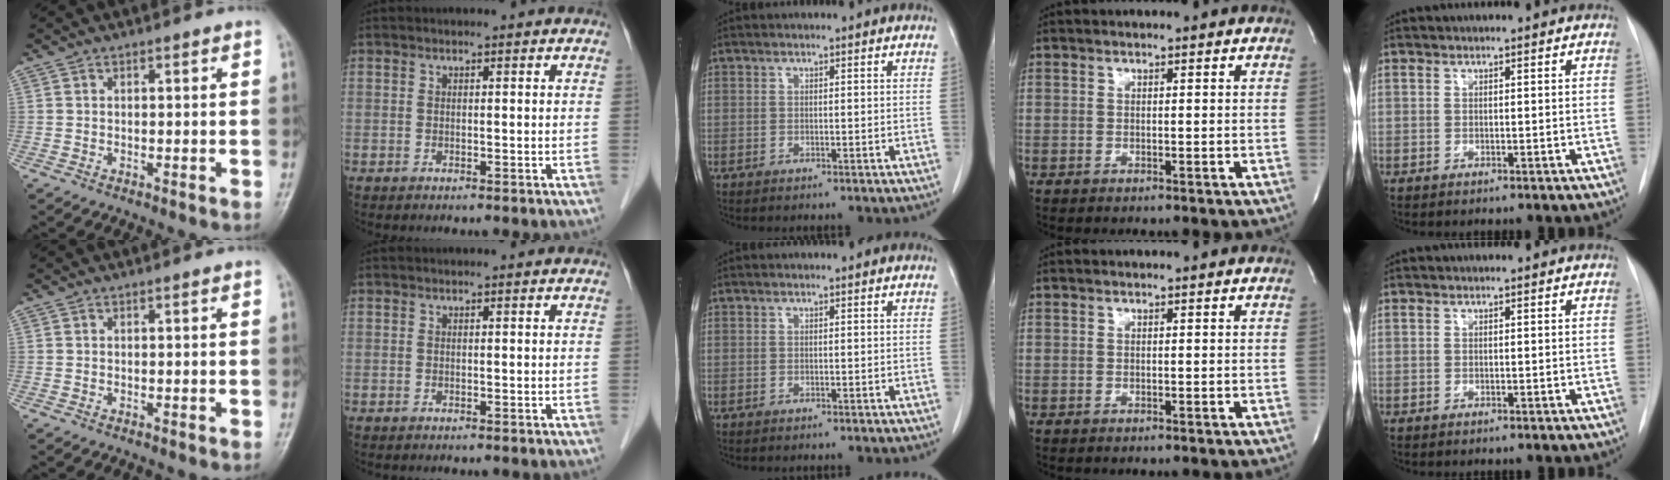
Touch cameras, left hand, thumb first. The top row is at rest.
{}